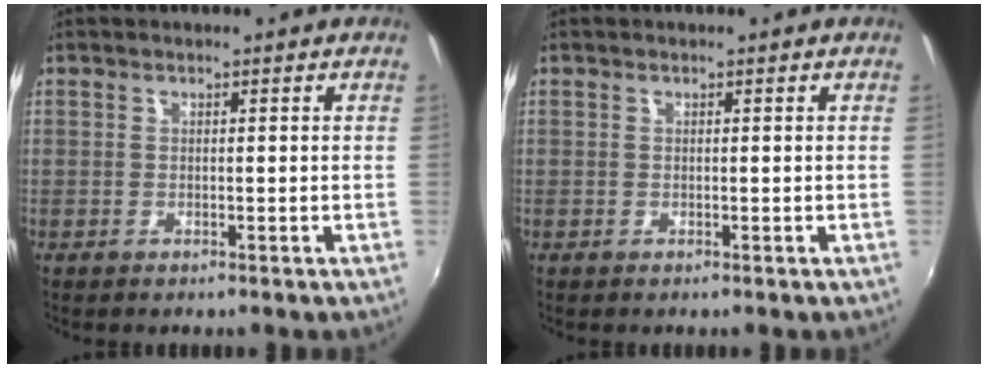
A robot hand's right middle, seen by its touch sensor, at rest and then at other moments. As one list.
[{"total": 0.0}]